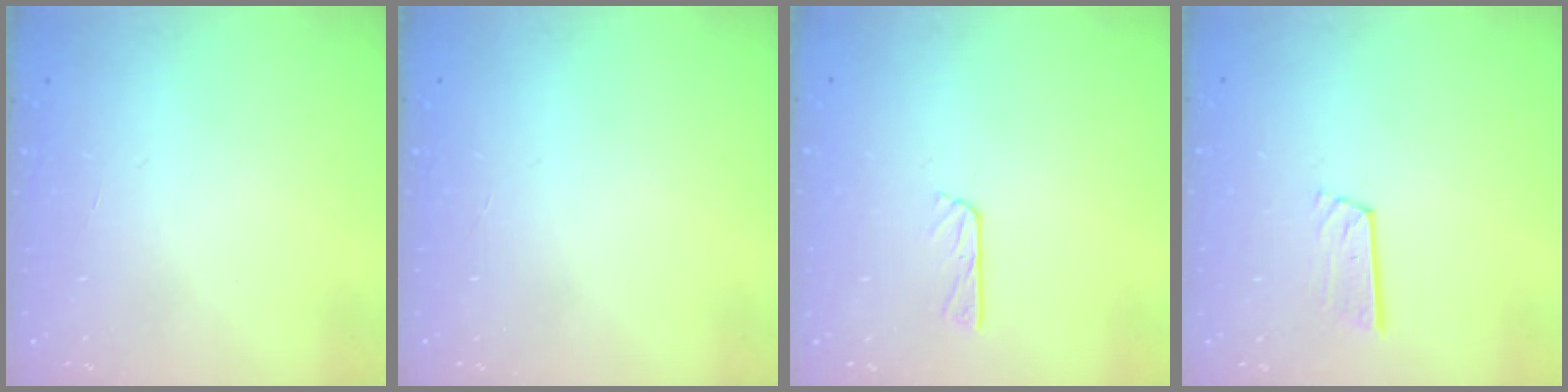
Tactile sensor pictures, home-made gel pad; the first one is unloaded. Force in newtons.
{"total": 0.0}
{"total": 3.6, "press": 3.6, "slide": 0.2}
{"total": 6.7, "press": 6.7, "slide": 0.5}